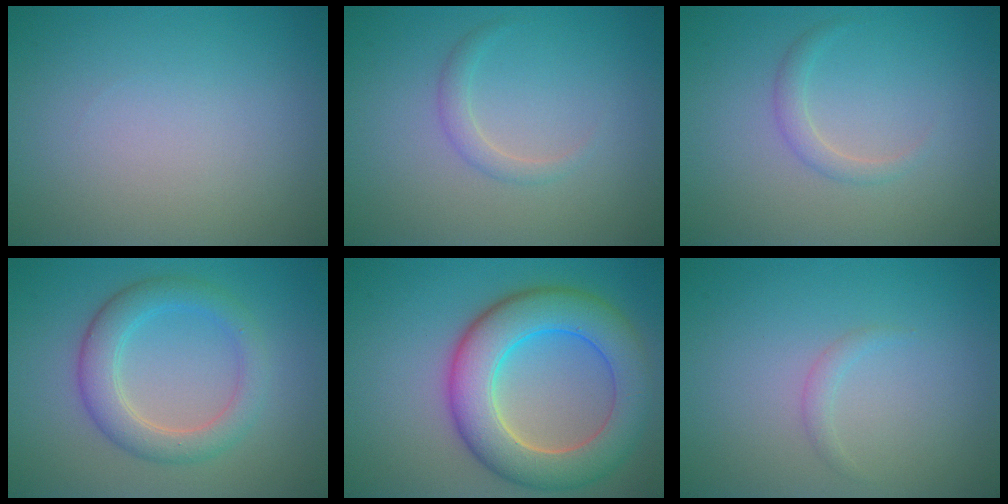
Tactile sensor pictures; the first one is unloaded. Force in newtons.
{"total": 1.3, "press": 1.2, "slide": 0.1}
{"total": 1.3, "press": 1.2, "slide": 0.1}
{"total": 4.2, "press": 4.2, "slide": 0.0}
{"total": 8.7, "press": 8.7, "slide": 0.5}
{"total": 0.9, "press": 0.9, "slide": 0.0}